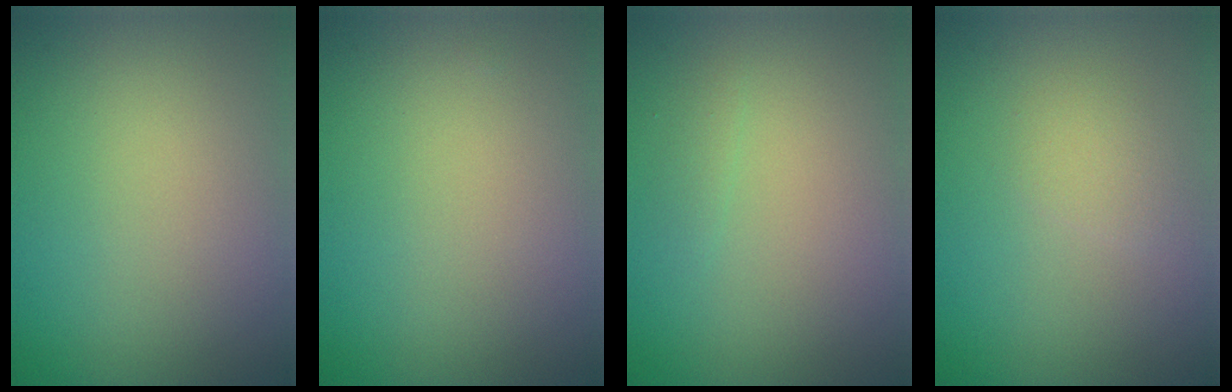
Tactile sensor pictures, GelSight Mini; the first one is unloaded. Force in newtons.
{"total": 0.0}
{"total": 0.6, "press": 0.6, "slide": 0.1}
{"total": 1.3, "press": 1.3, "slide": 0.2}